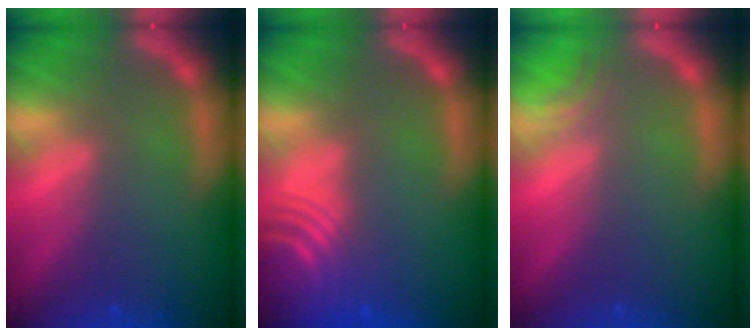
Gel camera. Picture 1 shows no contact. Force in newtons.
{"total": 9.6}
{"total": 1.5}